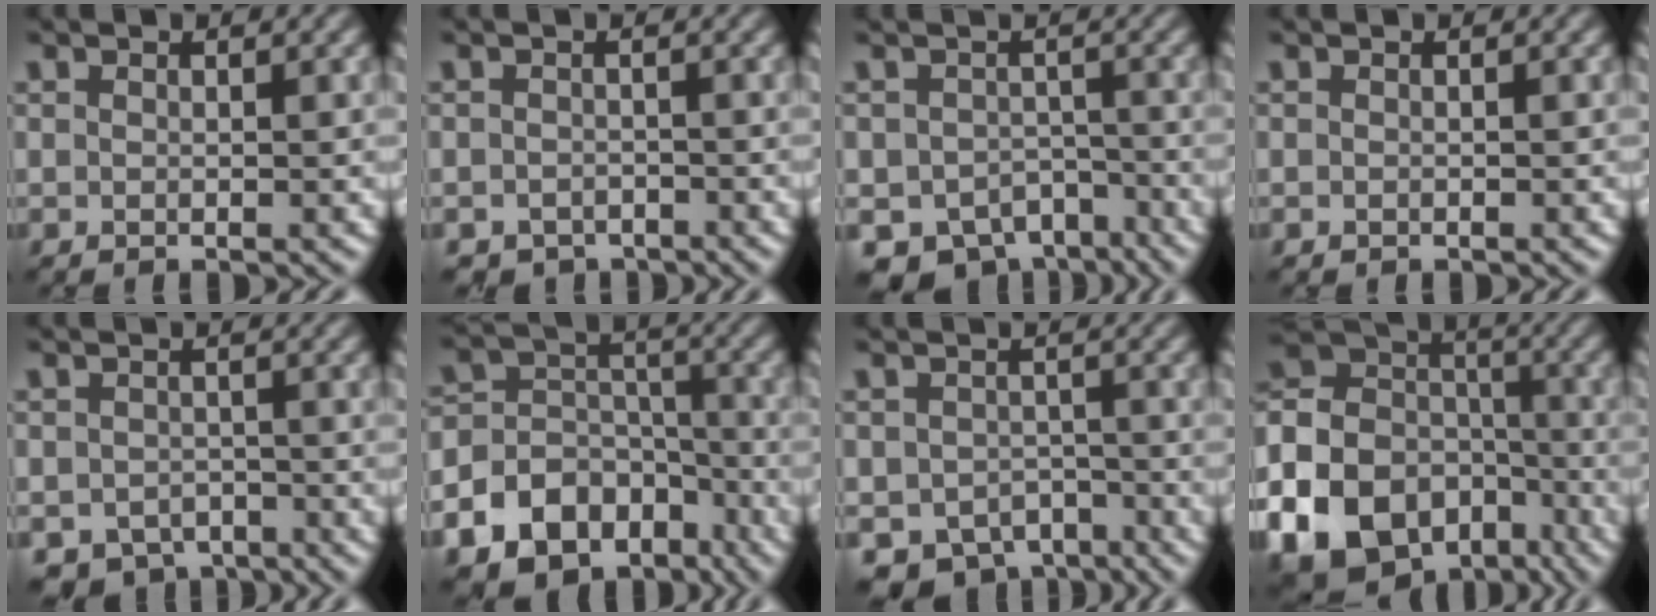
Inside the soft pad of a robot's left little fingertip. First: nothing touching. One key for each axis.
{"total": 1.6, "fx": -1.2, "fy": 0.9, "fz": 0.1, "tx": 0.005, "ty": -0.002, "tz": -0.023}
{"total": 6.4, "fx": -4.5, "fy": 3.8, "fz": 2.5, "tx": -0.029, "ty": -0.023, "tz": -0.066}
{"total": 0.0}
{"total": 3.2, "fx": -2.2, "fy": 2.1, "fz": 1.0, "tx": -0.006, "ty": -0.012, "tz": -0.036}
{"total": 14.5, "fx": -8.4, "fy": 11.0, "fz": 4.1, "tx": -0.083, "ty": -0.038, "tz": -0.129}
{"total": 5.3, "fx": -3.6, "fy": 3.3, "fz": 2.0, "tx": -0.025, "ty": -0.019, "tz": -0.058}
{"total": 19.9, "fx": -10.4, "fy": 15.0, "fz": 7.9, "tx": -0.204, "ty": -0.054, "tz": -0.176}